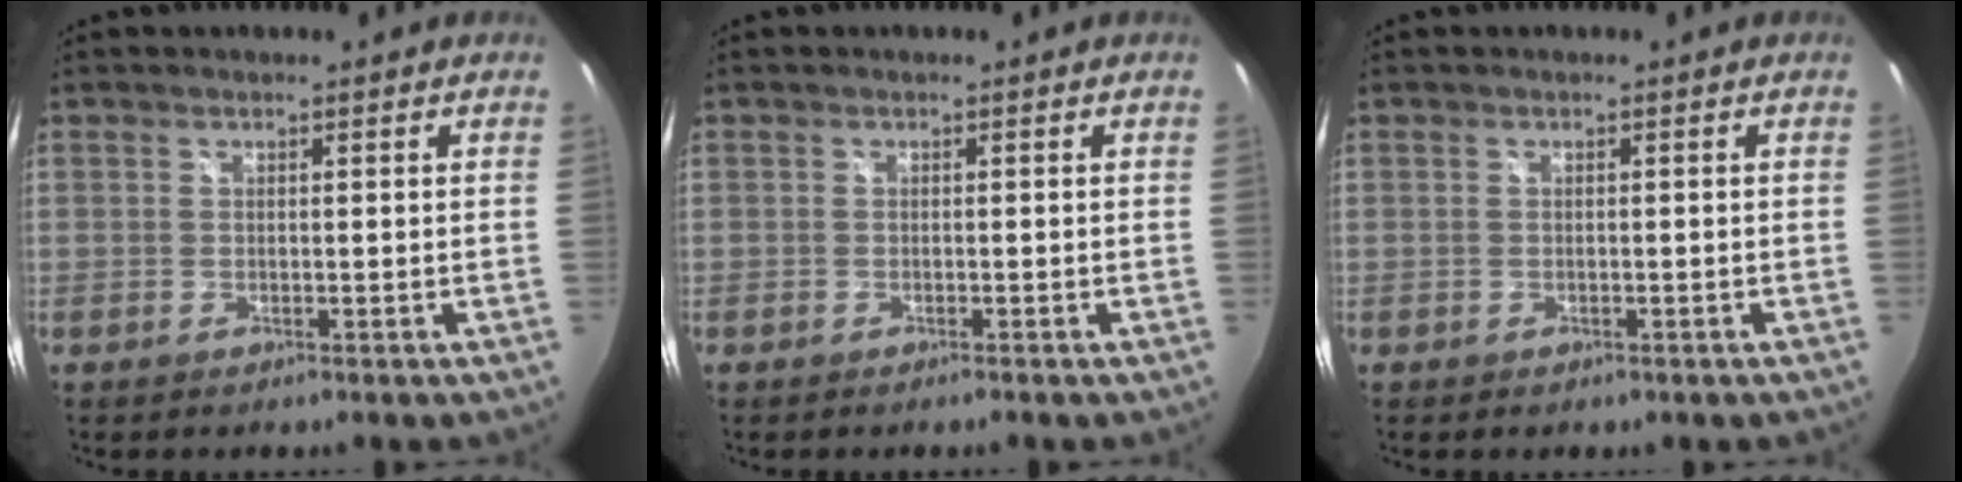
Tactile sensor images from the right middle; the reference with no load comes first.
{"total": 1.0, "force": [-0.9, 0.2, 0.3], "torque": [-0.007, -0.003, -0.016]}
{"total": 0.9, "force": [-0.6, 0.6, 0.4], "torque": [-0.007, -0.001, -0.007]}